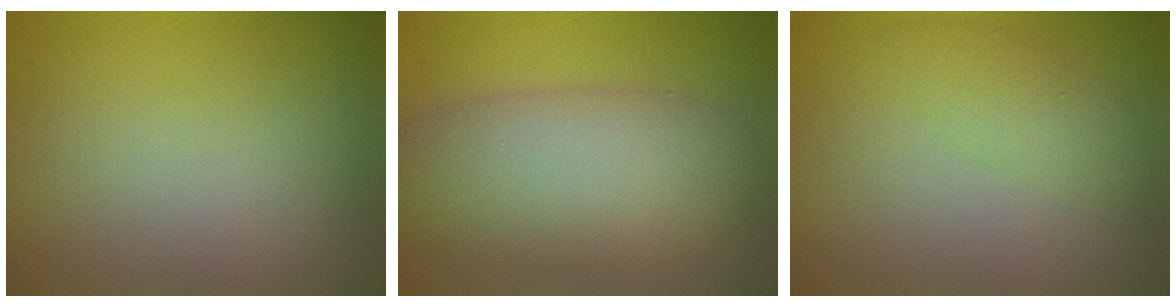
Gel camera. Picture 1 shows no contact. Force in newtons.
{"total": 9.0, "press": 9.0, "slide": 0.3}
{"total": 2.2, "press": 2.2, "slide": 0.0}